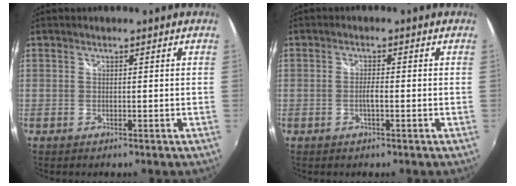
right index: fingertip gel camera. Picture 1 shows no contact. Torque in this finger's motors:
{"motor_torque": [0.57, -0.09, 0.13, 0.04]}